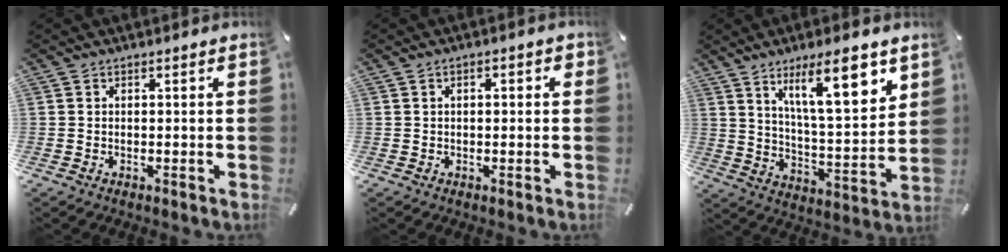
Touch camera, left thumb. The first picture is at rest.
{"total": 2.0, "force": [0.0, 1.0, 1.7], "torque": [-0.022, 0.003, -0.004]}
{"total": 15.2, "force": [9.2, 4.4, 11.3], "torque": [-0.174, -0.051, 0.146]}